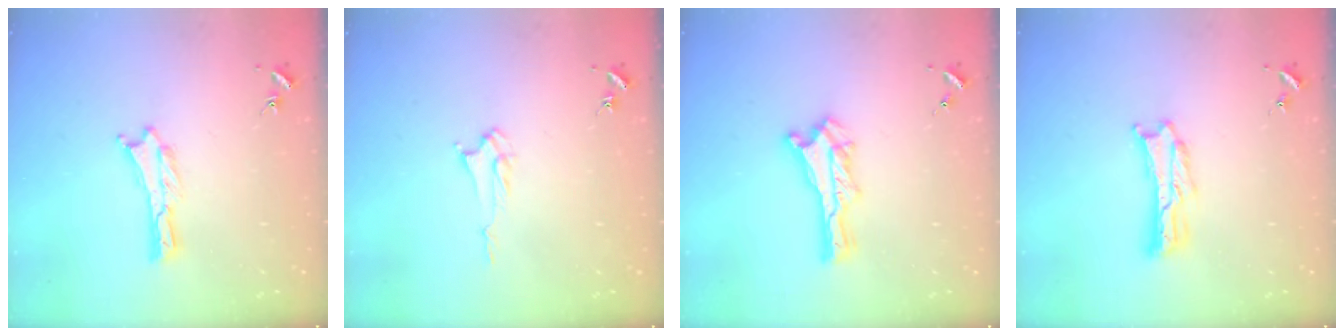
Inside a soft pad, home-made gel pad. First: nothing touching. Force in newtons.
{"total": 2.4, "press": 2.4, "slide": 0.3}
{"total": 0.6, "press": 0.5, "slide": 0.2}
{"total": 1.6, "press": 1.6, "slide": 0.3}